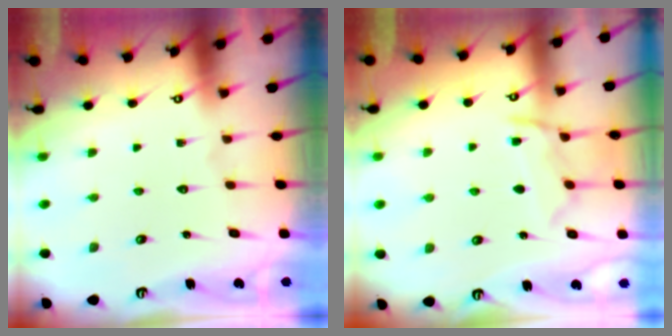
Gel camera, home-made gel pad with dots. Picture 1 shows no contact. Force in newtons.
{"total": 9.3, "press": 9.3, "slide": 0.6}